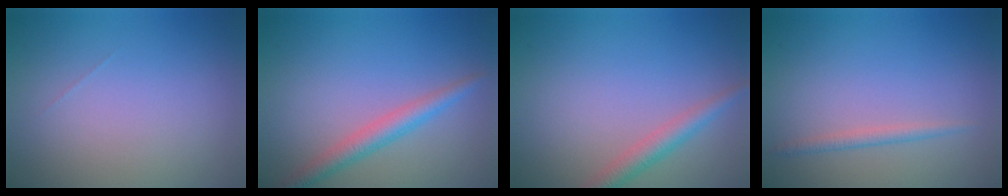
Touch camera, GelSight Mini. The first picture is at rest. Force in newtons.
{"total": 2.8, "press": 2.8, "slide": 0.1}
{"total": 2.5, "press": 2.5, "slide": 0.0}
{"total": 1.2, "press": 1.2, "slide": 0.0}